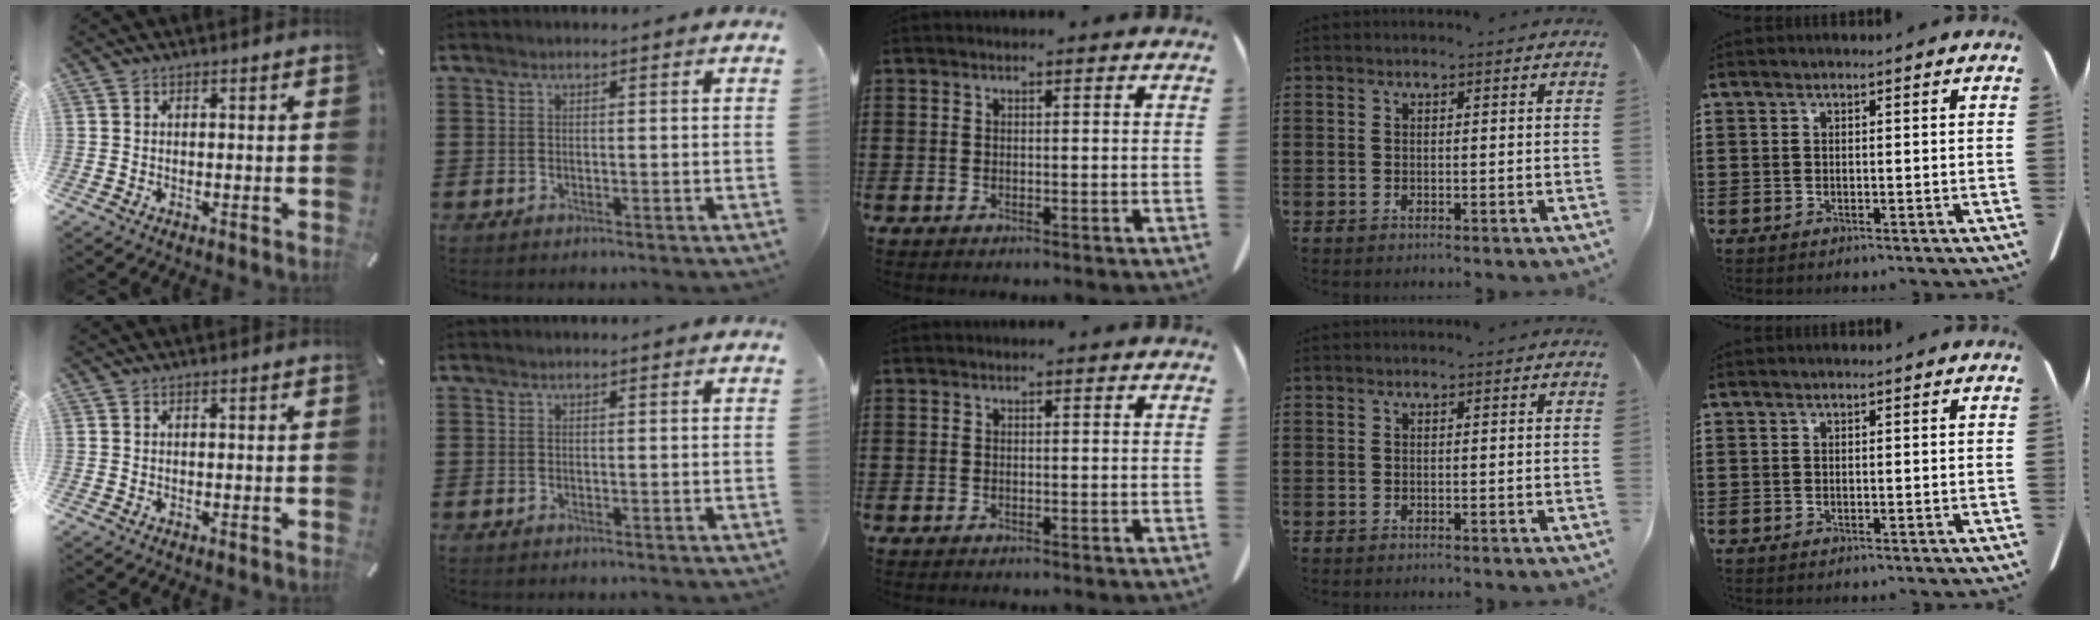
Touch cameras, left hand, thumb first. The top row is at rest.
{}